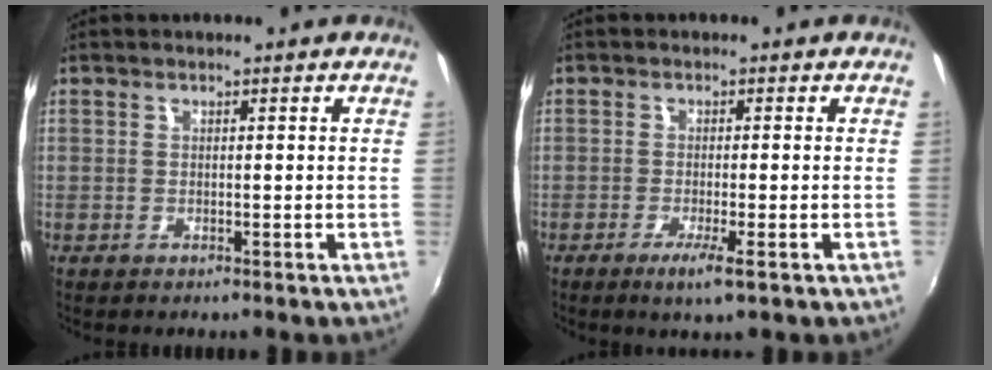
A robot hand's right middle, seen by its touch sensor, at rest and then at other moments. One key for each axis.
{"total": 3.9, "fx": -2.0, "fy": 0.3, "fz": 3.3, "tx": -0.070, "ty": -0.011, "tz": -0.036}